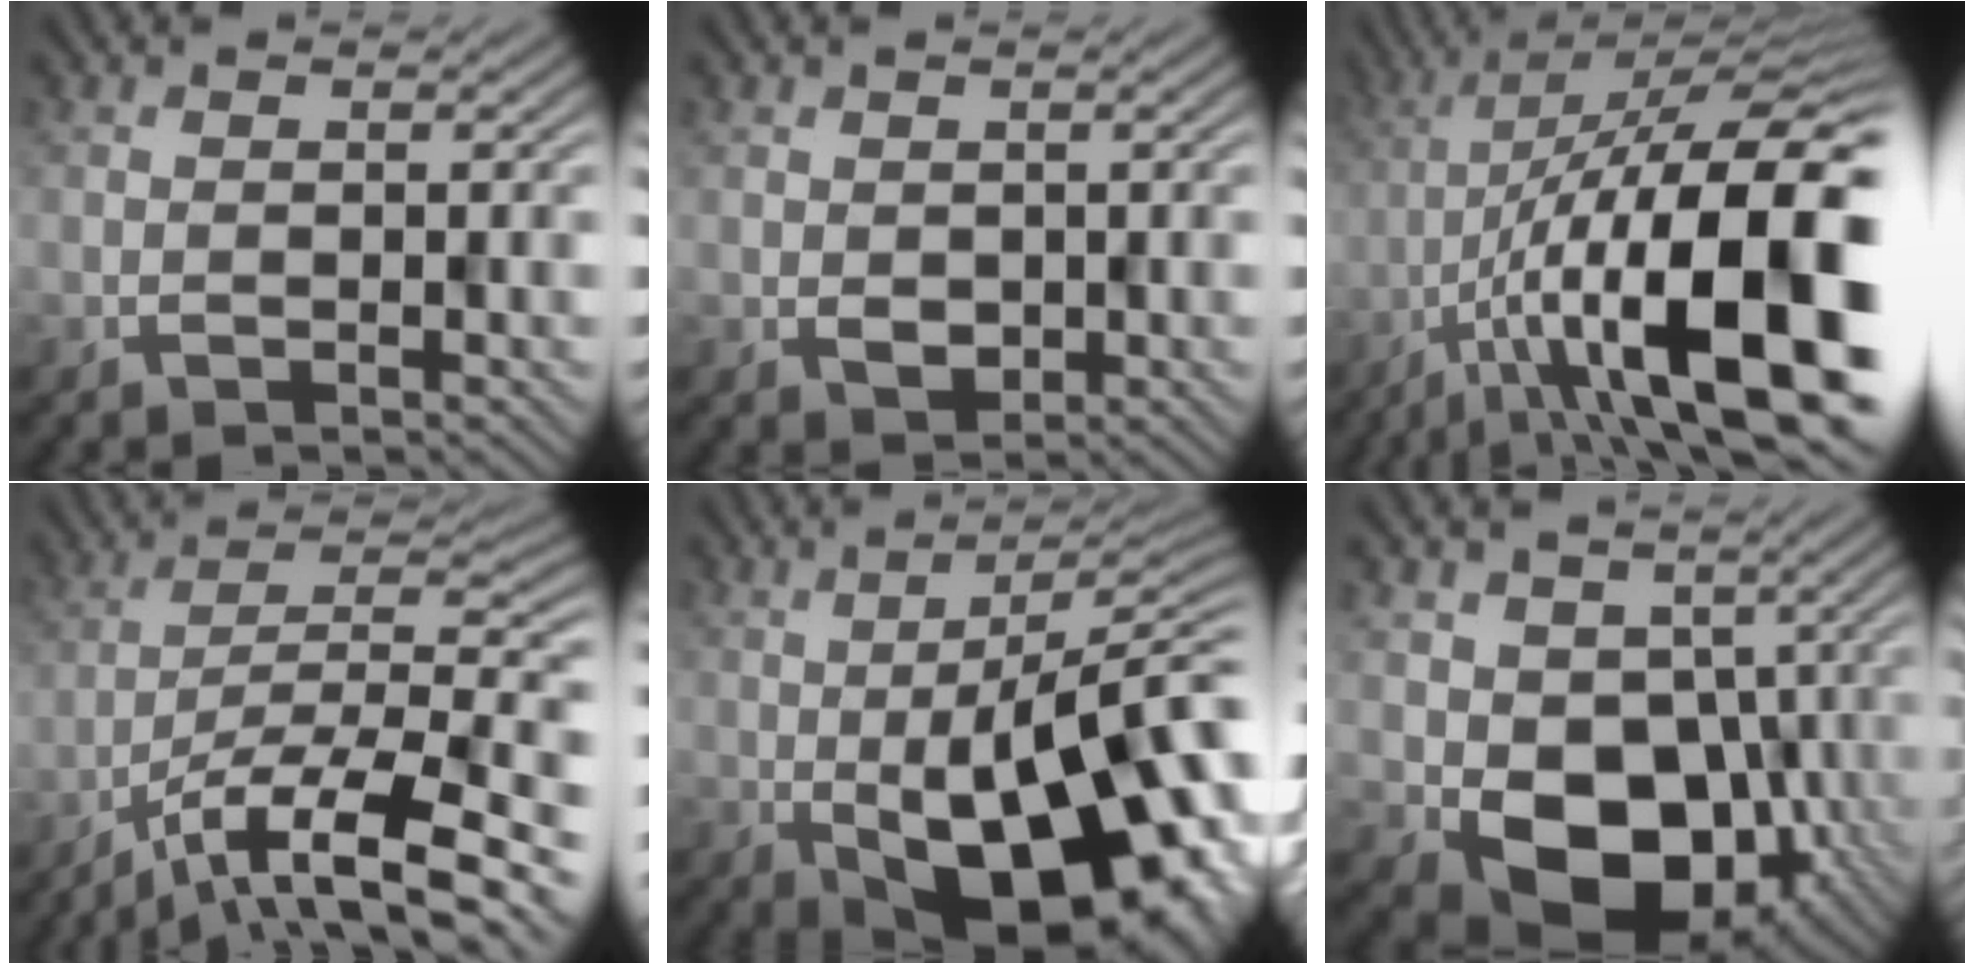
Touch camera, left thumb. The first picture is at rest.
{"total": 1.9, "force": [0.1, 1.8, 0.5], "torque": [-0.011, -0.006, 0.009]}
{"total": 19.5, "force": [-6.4, 7.5, 16.8], "torque": [-0.268, -0.004, -0.104]}
{"total": 12.8, "force": [-8.3, 3.7, 9.1], "torque": [-0.159, -0.007, -0.142]}
{"total": 17.6, "force": [-3.1, 8.0, 15.4], "torque": [-0.206, 0.002, -0.051]}
{"total": 10.0, "force": [-1.9, 8.2, 5.3], "torque": [-0.078, -0.031, -0.031]}